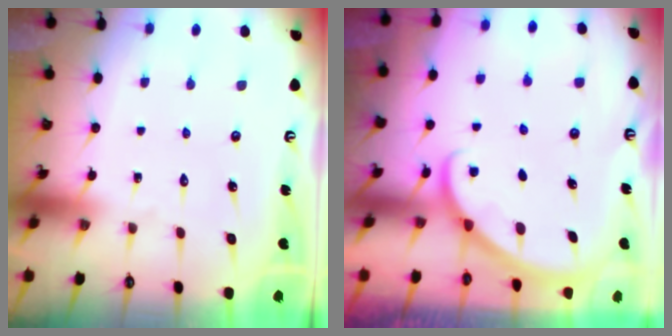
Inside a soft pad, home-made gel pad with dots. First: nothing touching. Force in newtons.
{"total": 3.3, "press": 3.3, "slide": 0.3}